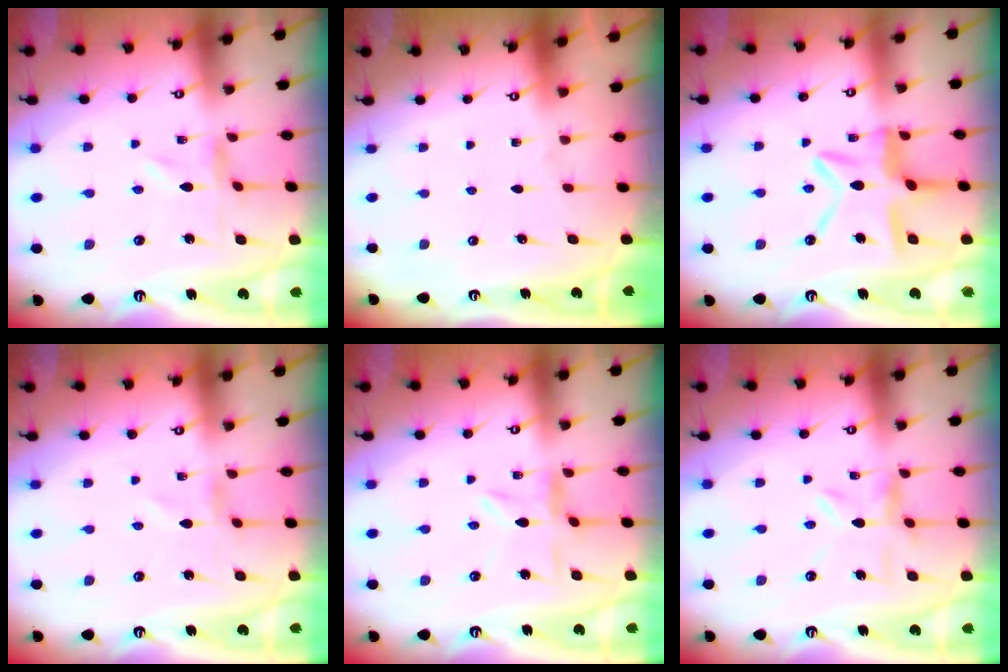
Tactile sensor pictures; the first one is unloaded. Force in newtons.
{"total": 0.0}
{"total": 13.3, "press": 13.3, "slide": 1.3}
{"total": 0.8, "press": 0.8, "slide": 0.1}
{"total": 2.7, "press": 2.7, "slide": 0.4}
{"total": 5.6, "press": 5.6, "slide": 0.5}